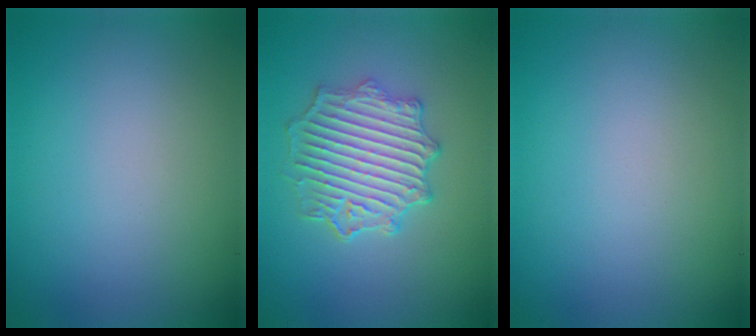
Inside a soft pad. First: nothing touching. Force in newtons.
{"total": 5.2, "press": 4.6, "slide": 2.2}
{"total": 0.0}